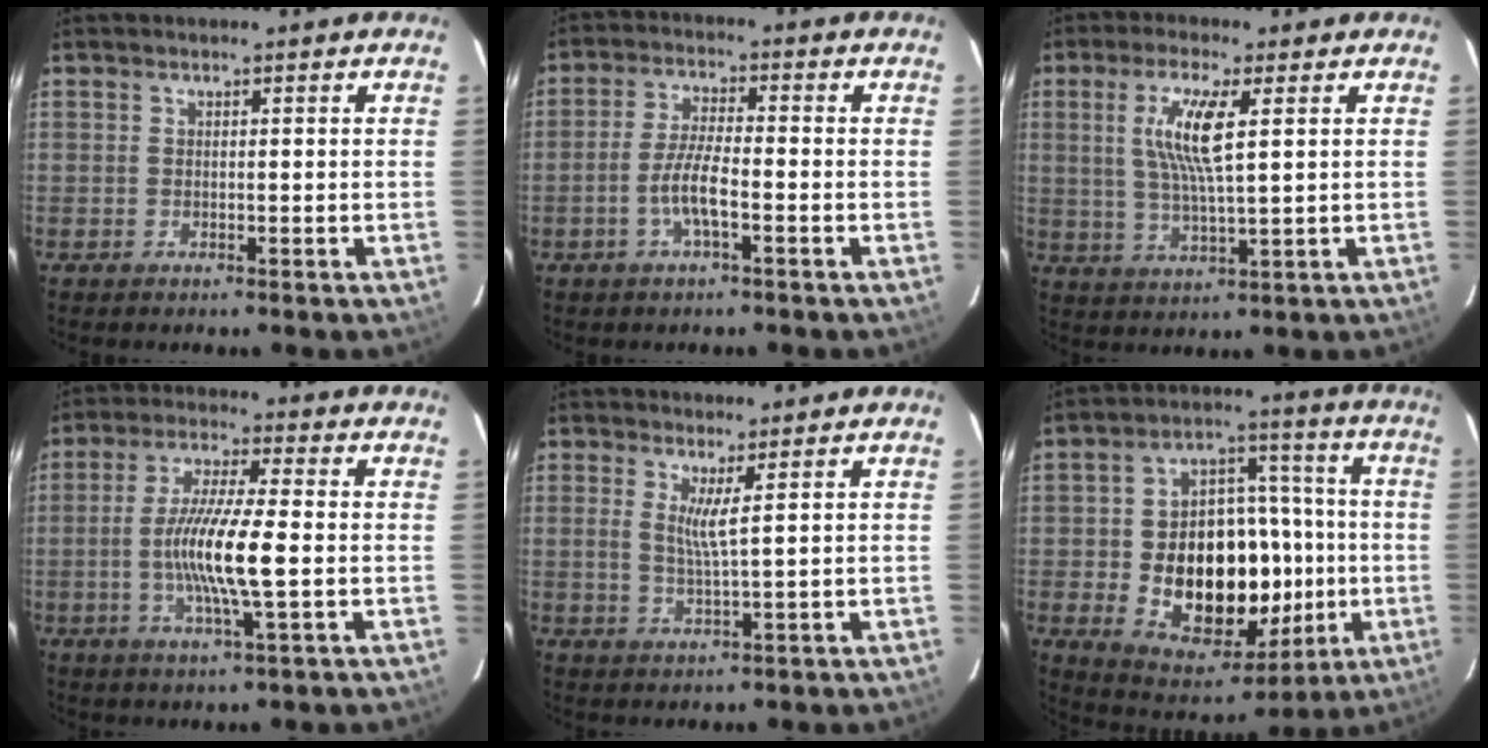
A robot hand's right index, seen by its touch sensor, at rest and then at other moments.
{"total": 5.8, "force": [-2.4, 1.1, 5.2], "torque": [-0.106, 0.000, -0.046]}
{"total": 8.7, "force": [2.4, 1.1, 8.3], "torque": [-0.165, -0.002, 0.048]}
{"total": 11.3, "force": [-1.7, 1.0, 11.1], "torque": [-0.210, -0.006, -0.034]}
{"total": 3.5, "force": [1.5, -0.4, 3.1], "torque": [-0.061, -0.013, 0.024]}
{"total": 21.7, "force": [-3.0, 15.0, 15.5], "torque": [-0.284, 0.024, -0.016]}